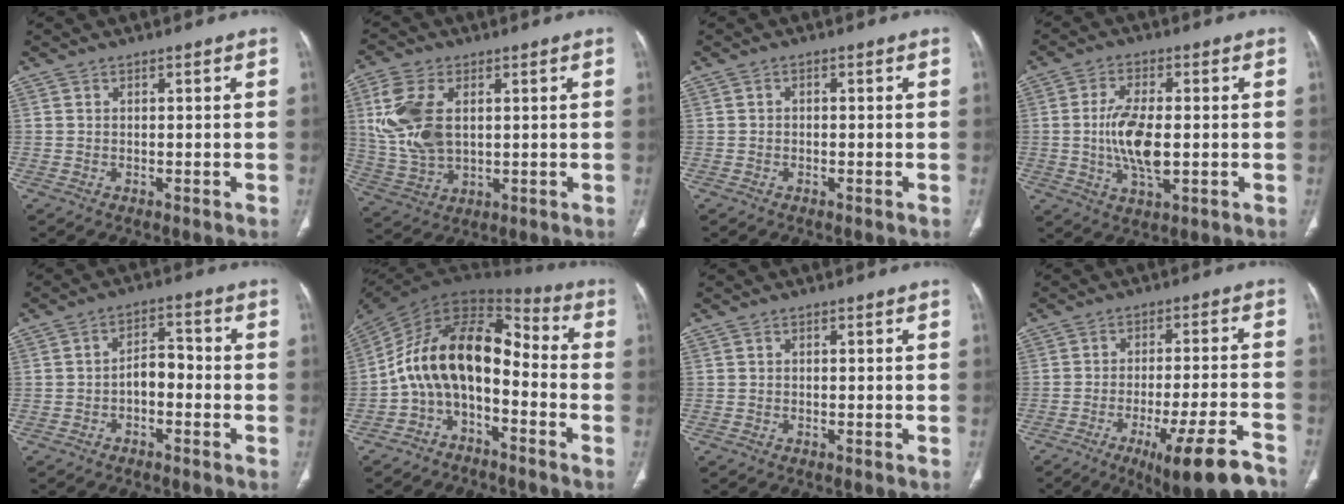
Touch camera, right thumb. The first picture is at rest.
{"total": 12.9, "force": [2.7, 7.8, 10.0], "torque": [-0.217, -0.004, 0.061]}
{"total": 0.6, "force": [-0.3, 0.4, 0.2], "torque": [-0.001, 0.003, -0.009]}
{"total": 9.9, "force": [-0.5, 4.2, 8.9], "torque": [-0.179, -0.005, -0.007]}
{"total": 4.7, "force": [-1.6, 2.8, 3.4], "torque": [-0.043, 0.031, -0.033]}
{"total": 15.0, "force": [-4.1, 8.7, 11.6], "torque": [-0.185, 0.102, -0.086]}
{"total": 0.0}
{"total": 14.6, "force": [-9.7, 2.7, 10.6], "torque": [-0.134, 0.048, -0.142]}